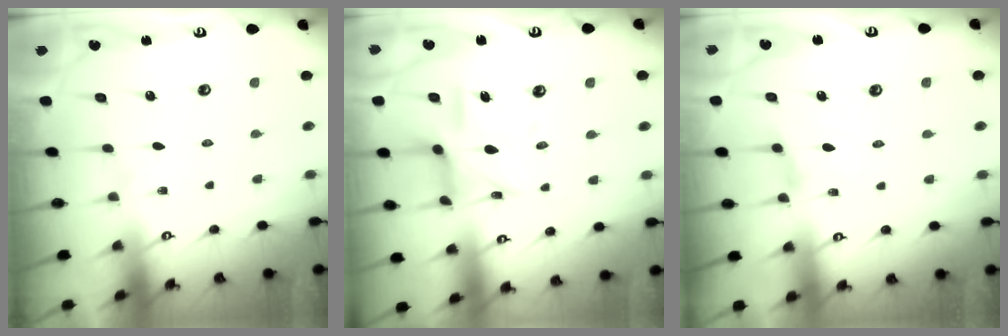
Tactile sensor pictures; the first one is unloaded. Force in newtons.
{"total": 12.1, "press": 12.0, "slide": 0.9}
{"total": 3.3, "press": 3.2, "slide": 0.5}